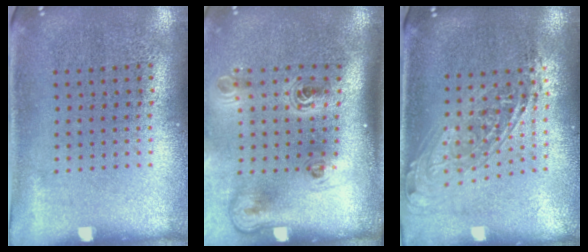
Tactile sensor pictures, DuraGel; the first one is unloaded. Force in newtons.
{"total": 2.3, "press": 1.5, "slide": 1.8}
{"total": 1.7, "press": 1.4, "slide": 1.0}